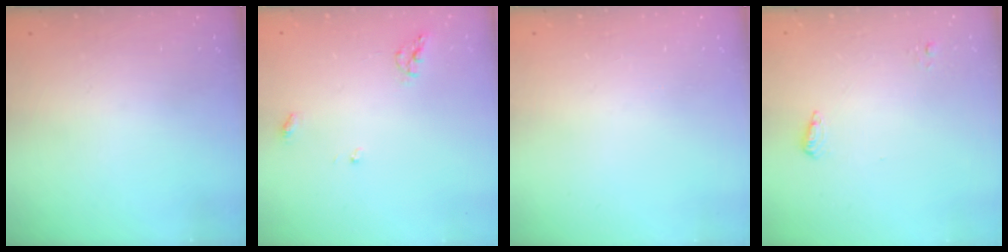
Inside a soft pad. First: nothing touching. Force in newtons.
{"total": 5.9, "press": 5.9, "slide": 0.6}
{"total": 0.0}
{"total": 5.2, "press": 5.1, "slide": 1.0}